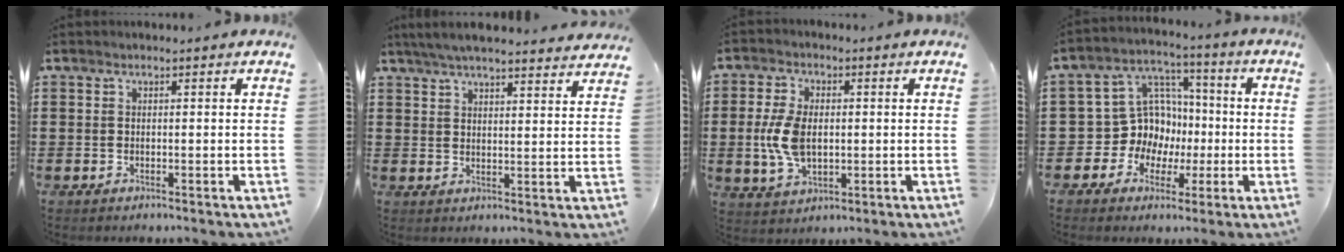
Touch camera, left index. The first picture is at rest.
{"total": 5.1, "force": [4.8, 0.1, 1.7], "torque": [-0.048, -0.017, 0.085]}
{"total": 7.6, "force": [0.0, 4.6, 6.0], "torque": [-0.150, 0.003, -0.008]}
{"total": 10.0, "force": [-0.4, 9.6, 2.8], "torque": [-0.100, 0.002, 0.001]}